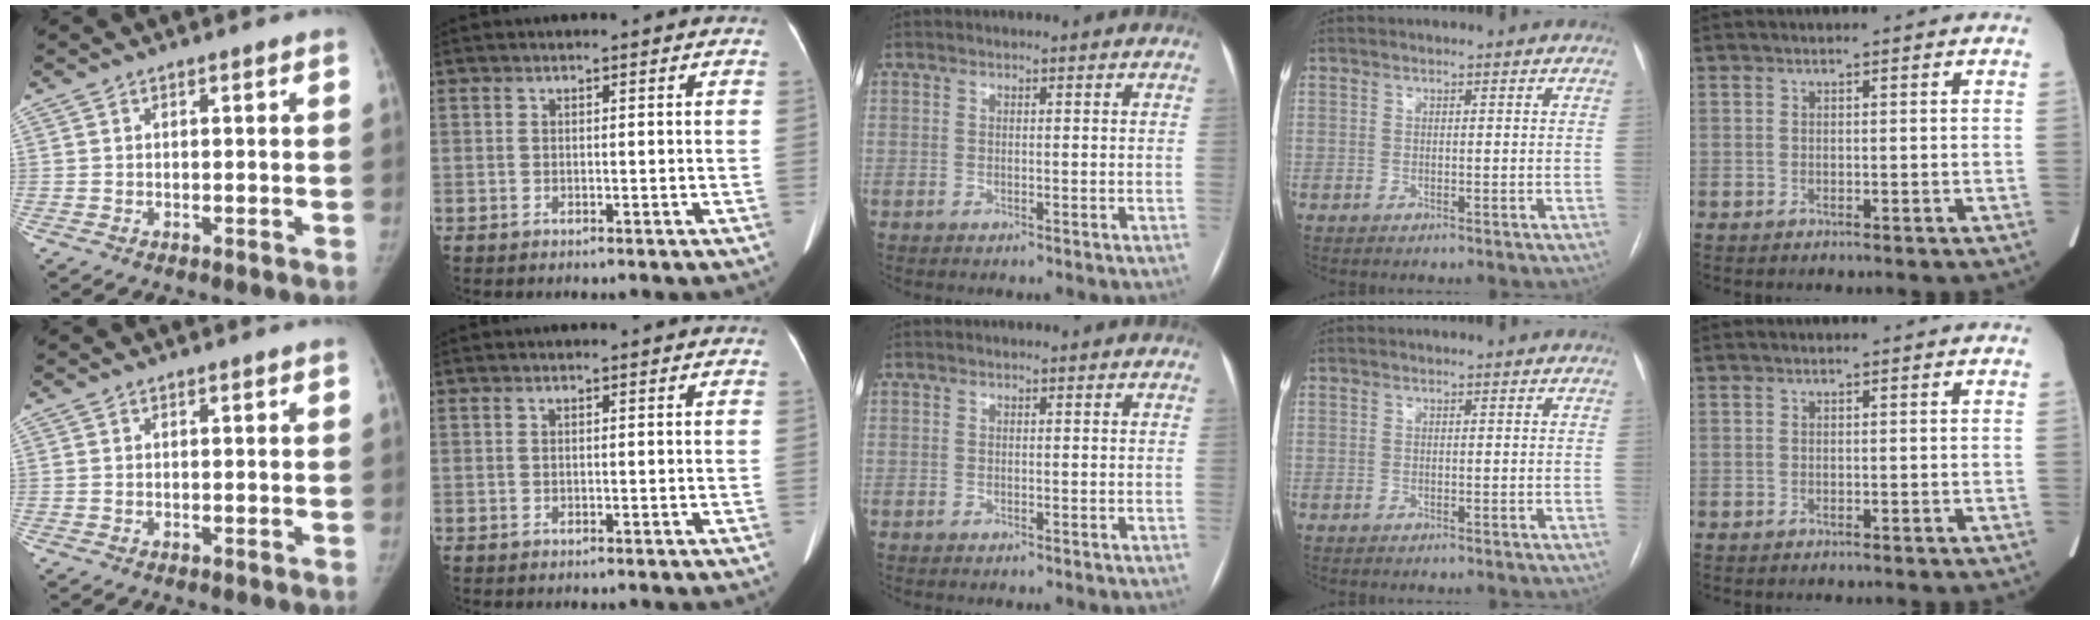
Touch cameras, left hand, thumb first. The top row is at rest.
{}